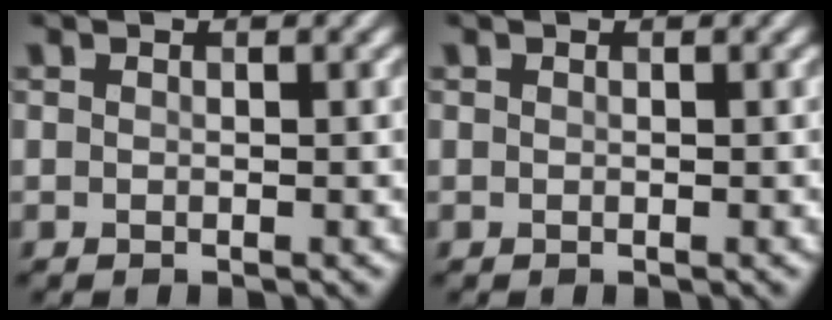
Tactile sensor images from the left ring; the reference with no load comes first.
{"total": 0.0}